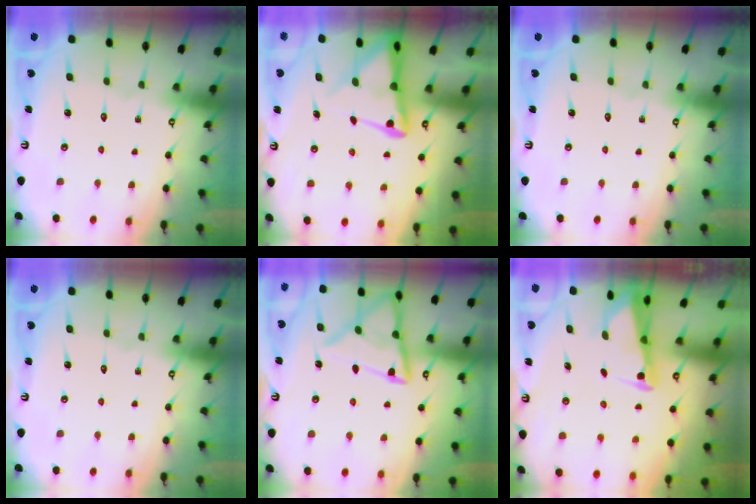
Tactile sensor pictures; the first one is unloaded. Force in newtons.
{"total": 7.6, "press": 7.6, "slide": 0.8}
{"total": 0.0}
{"total": 0.0}
{"total": 13.9, "press": 13.9, "slide": 1.4}
{"total": 2.3, "press": 2.3, "slide": 0.2}